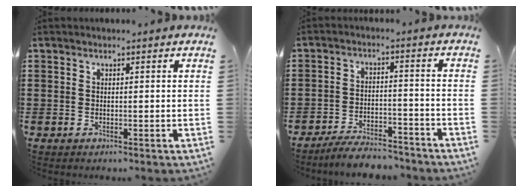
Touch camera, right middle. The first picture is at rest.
{"total": 5.1, "force": [-4.9, 0.6, 1.3], "torque": [-0.028, 0.003, -0.099]}